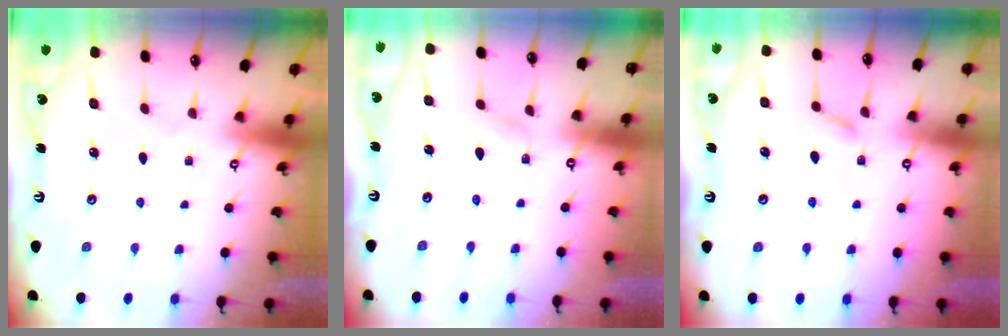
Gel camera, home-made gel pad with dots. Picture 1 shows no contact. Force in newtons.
{"total": 1.4, "press": 1.4, "slide": 0.1}
{"total": 4.7, "press": 4.6, "slide": 0.6}